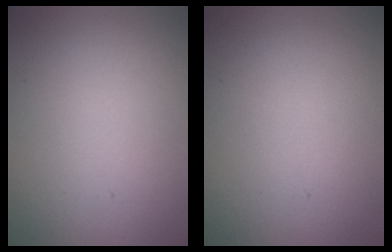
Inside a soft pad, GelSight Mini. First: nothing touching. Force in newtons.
{"total": 0.0}